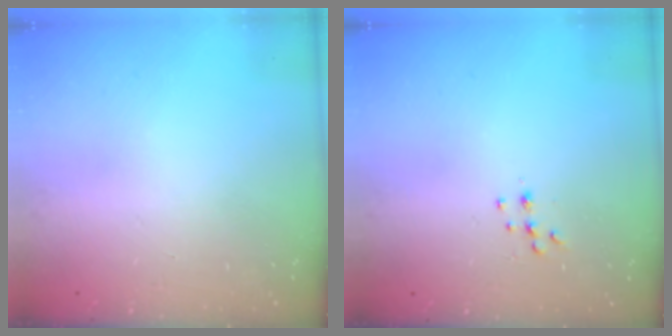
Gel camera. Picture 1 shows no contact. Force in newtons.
{"total": 5.8, "press": 5.8, "slide": 0.4}